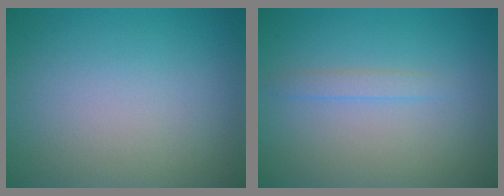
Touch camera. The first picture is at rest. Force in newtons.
{"total": 1.1, "press": 1.1, "slide": 0.0}